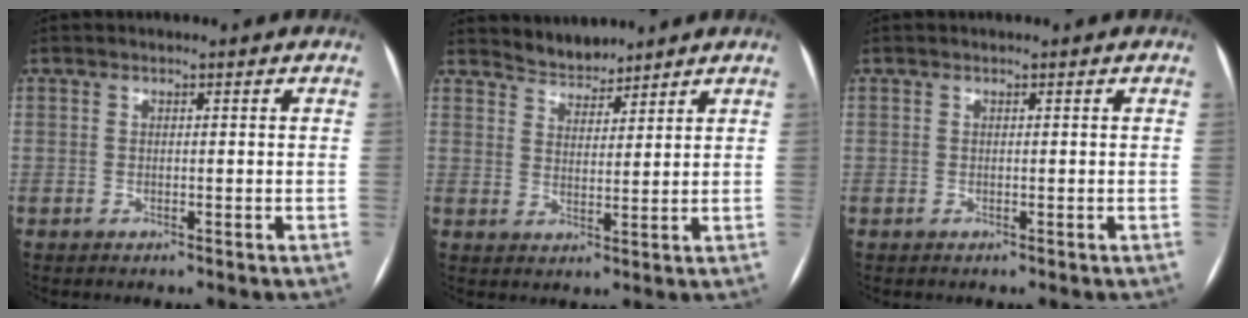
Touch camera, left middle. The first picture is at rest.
{"total": 4.1, "force": [4.0, 1.0, 0.0], "torque": [-0.001, 0.010, 0.073]}
{"total": 0.0}